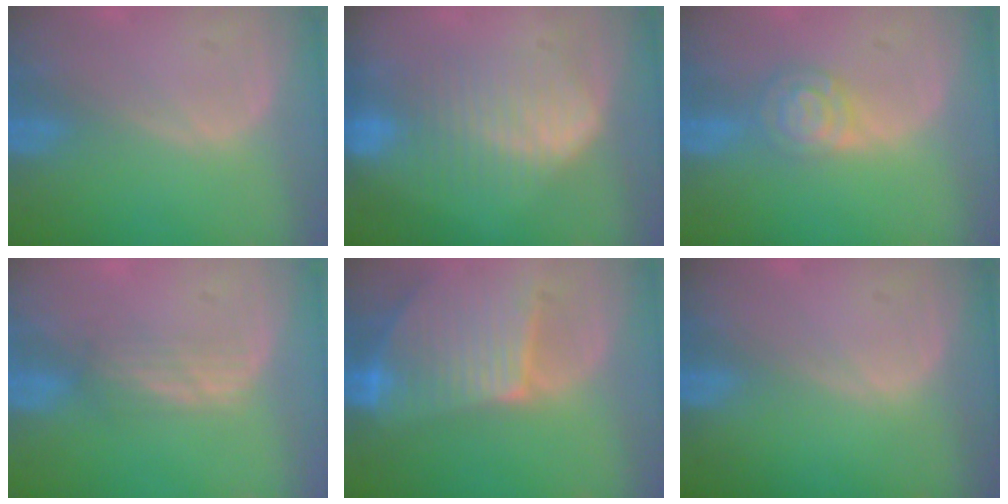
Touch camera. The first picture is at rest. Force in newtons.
{"total": 7.3, "press": 7.3, "slide": 0.2}
{"total": 4.8, "press": 4.2, "slide": 2.3}
{"total": 2.4, "press": 2.3, "slide": 0.6}
{"total": 9.6, "press": 8.5, "slide": 4.6}
{"total": 0.0}